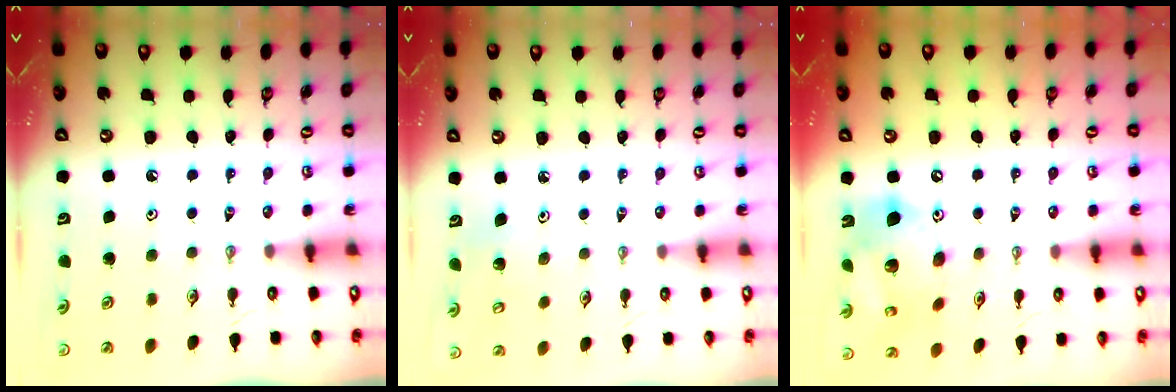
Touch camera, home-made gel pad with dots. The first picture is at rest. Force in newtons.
{"total": 3.8, "press": 3.8, "slide": 0.6}
{"total": 17.9, "press": 17.6, "slide": 3.4}